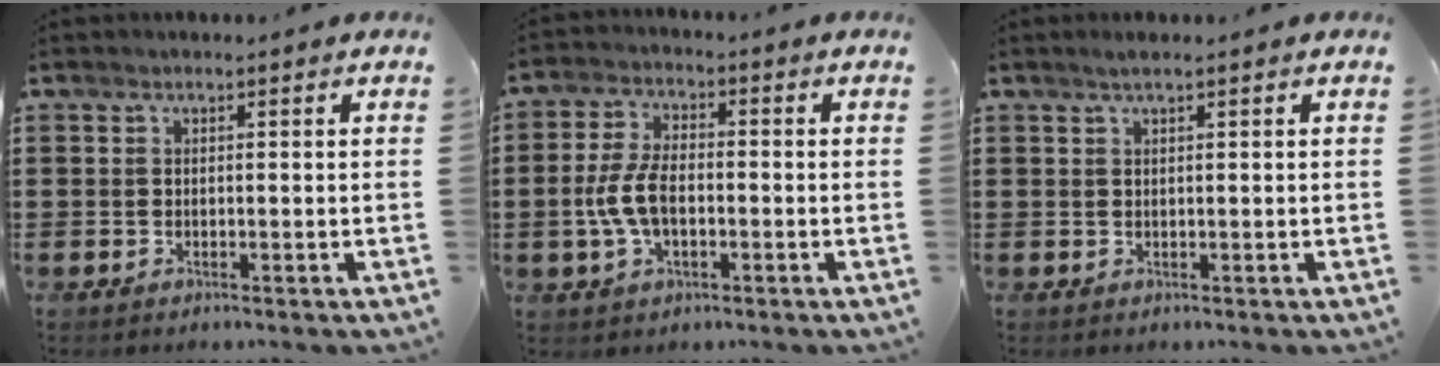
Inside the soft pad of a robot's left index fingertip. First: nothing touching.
{"total": 6.9, "force": [-1.3, 3.4, 5.8], "torque": [-0.136, -0.001, -0.031]}
{"total": 1.0, "force": [0.5, 0.0, 0.9], "torque": [-0.016, 0.001, 0.009]}